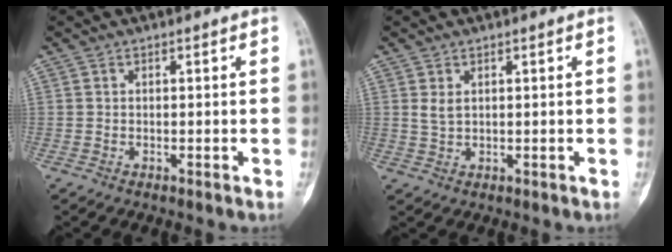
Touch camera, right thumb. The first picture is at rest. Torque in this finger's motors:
{"motor_torque": [0.34, 0.45, 0.27, -0.02, 0.16]}